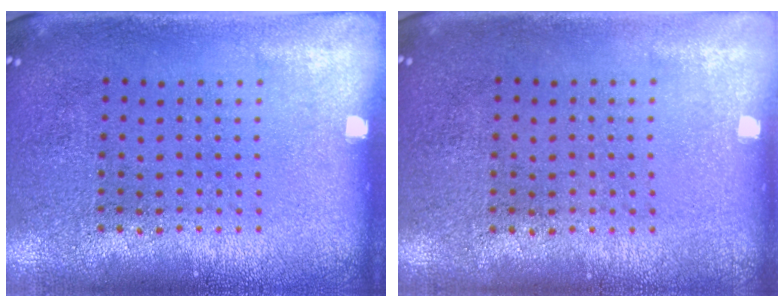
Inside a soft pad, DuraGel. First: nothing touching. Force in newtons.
{"total": 0.0}